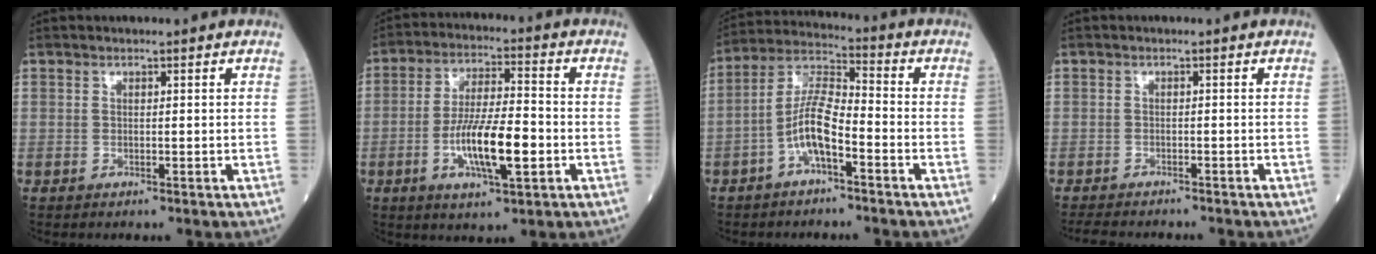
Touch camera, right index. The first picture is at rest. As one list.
[{"total": 11.2, "force": [-3.1, 2.4, 10.5], "torque": [-0.198, -0.001, -0.054]}, {"total": 8.3, "force": [-3.4, 2.1, 7.3], "torque": [-0.154, 0.019, -0.067]}, {"total": 6.2, "force": [-5.6, 1.9, 1.9], "torque": [-0.029, -0.008, -0.085]}]